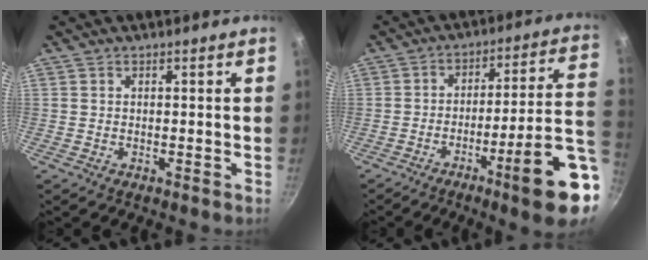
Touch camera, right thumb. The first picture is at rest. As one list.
[{"total": 17.6, "force": [-6.5, 2.2, 16.2], "torque": [-0.206, 0.033, -0.091]}]